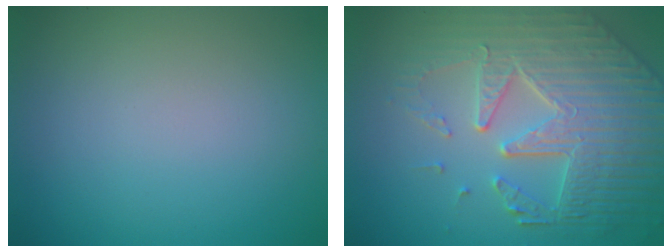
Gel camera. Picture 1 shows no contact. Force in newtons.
{"total": 8.1, "press": 6.0, "slide": 5.5}